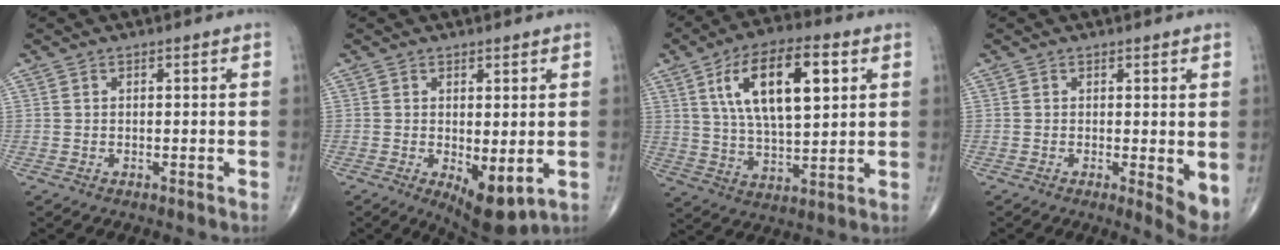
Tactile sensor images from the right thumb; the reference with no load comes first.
{"total": 7.0, "force": [-1.2, 3.0, 6.2], "torque": [-0.085, -0.021, -0.006]}
{"total": 16.9, "force": [5.7, 7.2, 14.2], "torque": [-0.231, -0.008, 0.100]}
{"total": 4.0, "force": [0.0, 1.2, 3.9], "torque": [-0.054, -0.013, -0.001]}